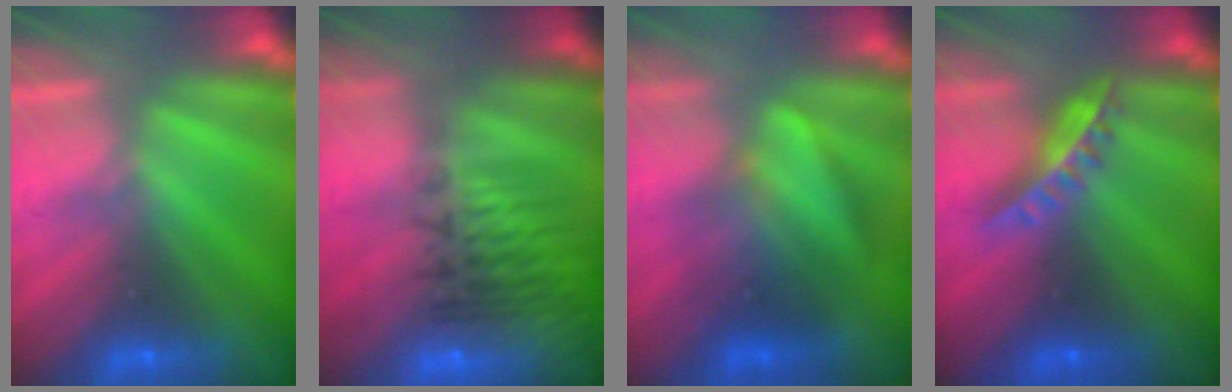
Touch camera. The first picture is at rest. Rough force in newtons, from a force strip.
{"total": 12.7}
{"total": 3.7}
{"total": 8.9}